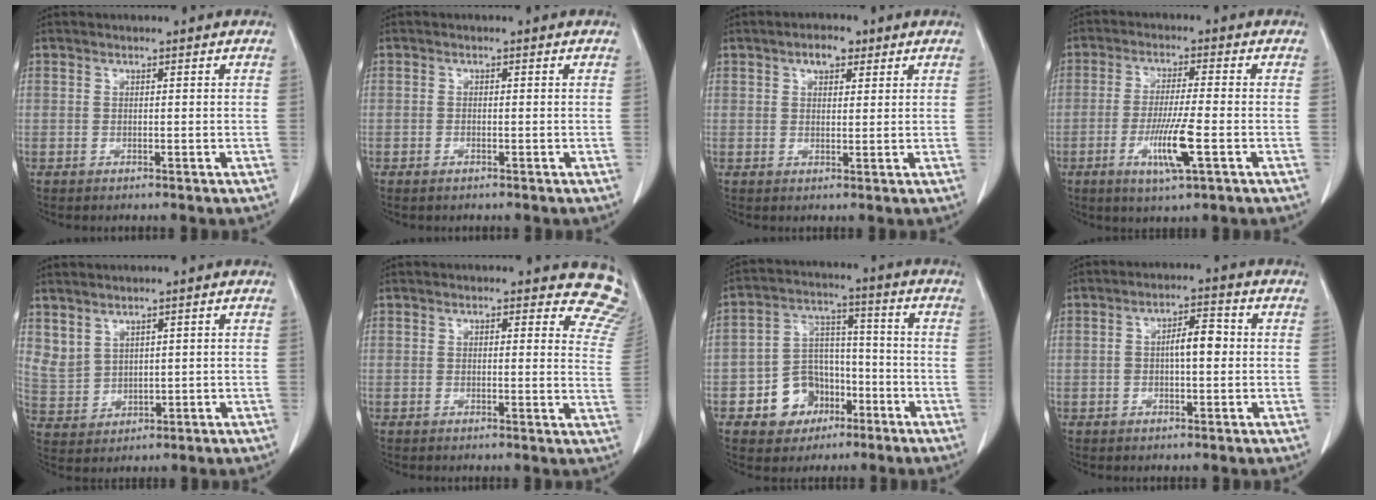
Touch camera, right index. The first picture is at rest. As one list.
[{"total": 0.9, "force": [-0.6, 0.4, 0.5], "torque": [-0.009, 0.001, -0.006]}, {"total": 3.5, "force": [2.1, 1.8, 2.2], "torque": [-0.035, 0.011, 0.034]}, {"total": 7.8, "force": [-2.7, 0.0, 7.3], "torque": [-0.138, -0.013, -0.048]}, {"total": 4.6, "force": [3.4, 2.8, 1.3], "torque": [-0.027, 0.002, 0.086]}, {"total": 7.6, "force": [6.9, 3.0, 0.9], "torque": [0.039, -0.029, 0.032]}, {"total": 9.3, "force": [-4.2, 7.6, 3.2], "torque": [-0.058, 0.027, -0.061]}, {"total": 4.8, "force": [0.1, 1.8, 4.5], "torque": [-0.076, 0.023, 0.002]}]